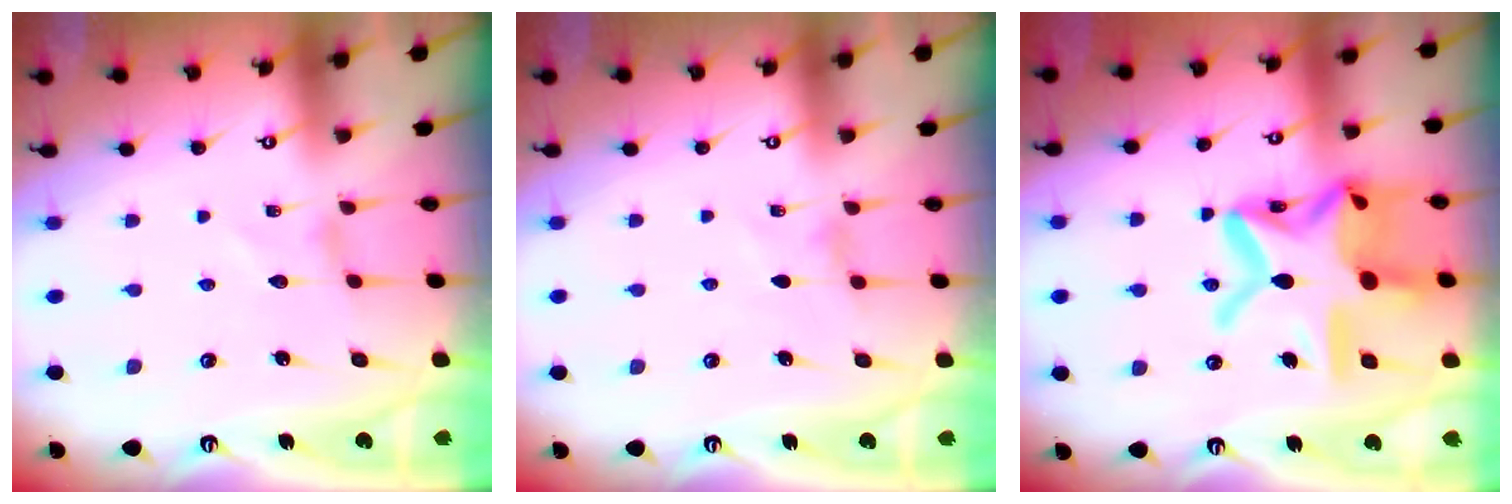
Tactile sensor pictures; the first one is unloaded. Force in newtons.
{"total": 1.1, "press": 1.0, "slide": 0.3}
{"total": 23.0, "press": 23.0, "slide": 1.7}